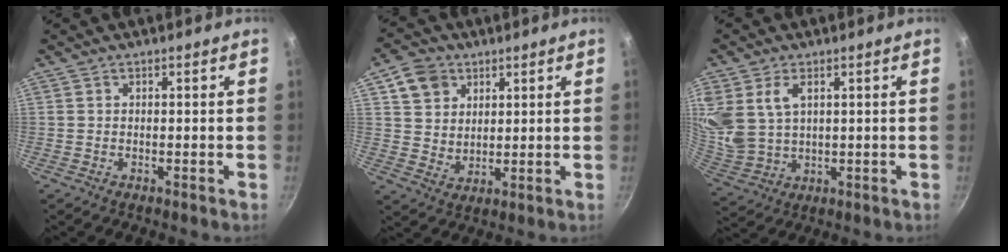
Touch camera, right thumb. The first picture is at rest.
{"total": 8.3, "force": [3.9, 6.7, 3.1], "torque": [-0.026, -0.007, 0.073]}
{"total": 11.0, "force": [4.1, 7.3, 7.1], "torque": [-0.140, -0.021, 0.094]}